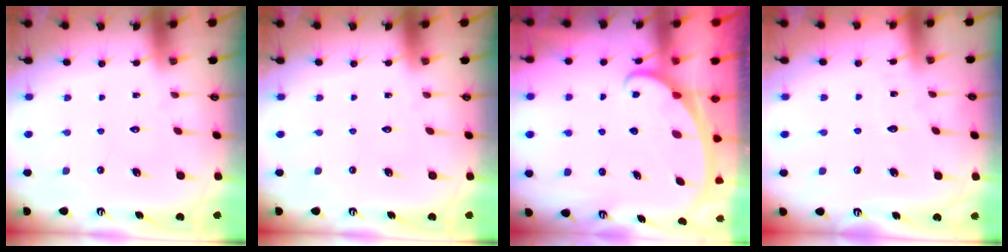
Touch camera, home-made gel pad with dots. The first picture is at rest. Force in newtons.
{"total": 0.0}
{"total": 2.4, "press": 2.3, "slide": 0.4}
{"total": 2.6, "press": 2.6, "slide": 0.3}